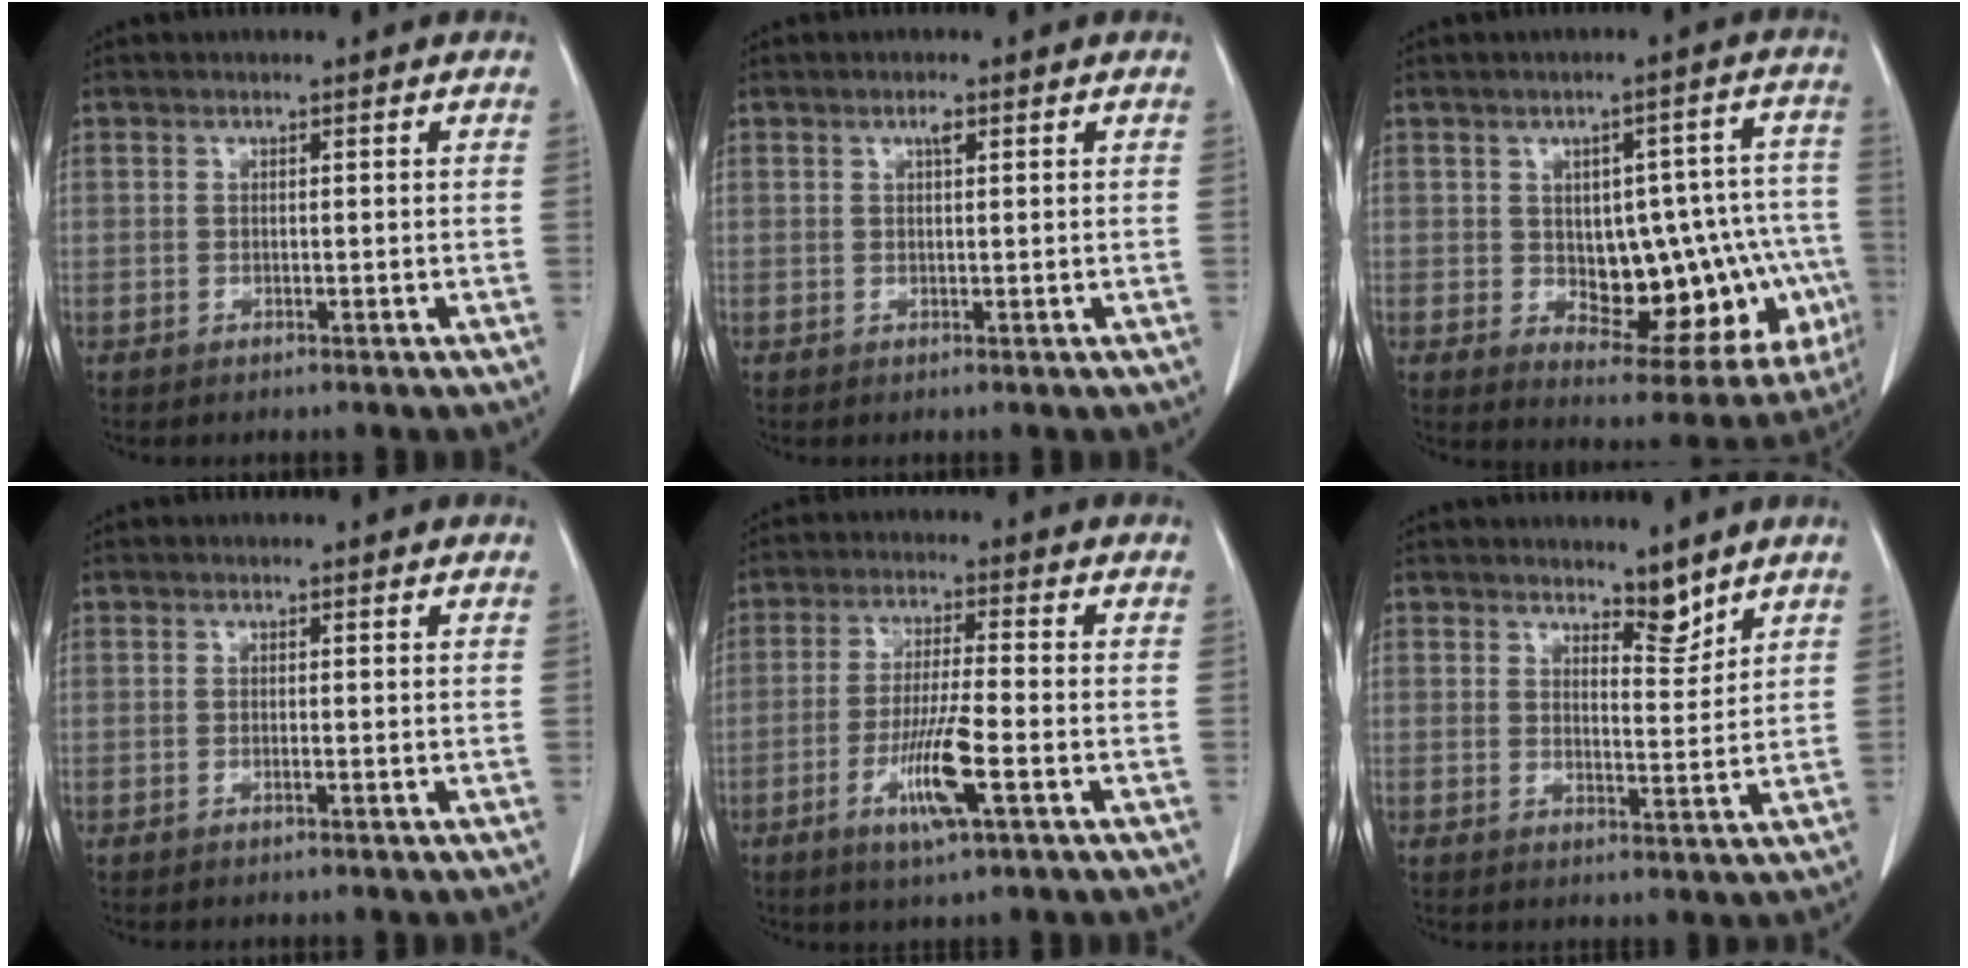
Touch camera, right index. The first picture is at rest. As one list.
[{"total": 1.1, "force": [0.6, 0.3, 0.9], "torque": [-0.018, 0.001, 0.009]}, {"total": 17.2, "force": [-2.5, 8.4, 14.8], "torque": [-0.158, 0.038, -0.001]}, {"total": 0.0}, {"total": 8.7, "force": [-3.4, 0.1, 8.0], "torque": [-0.158, -0.014, -0.060]}, {"total": 3.6, "force": [3.2, 1.1, 1.1], "torque": [-0.012, -0.010, 0.053]}]